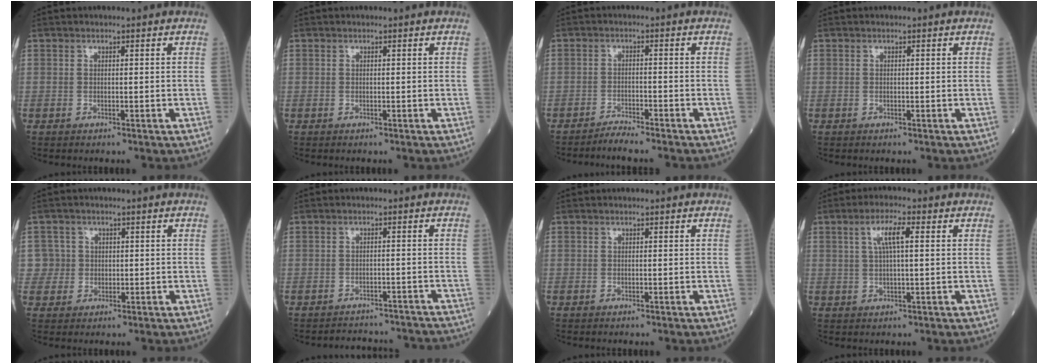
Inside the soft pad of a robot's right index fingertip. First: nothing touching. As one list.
[{"total": 0.0}, {"total": 3.2, "force": [-3.1, -0.6, 0.9], "torque": [-0.016, -0.008, -0.054]}, {"total": 0.0}, {"total": 3.4, "force": [0.5, 3.3, -0.4], "torque": [0.026, 0.007, 0.008]}, {"total": 8.3, "force": [-8.1, 1.8, 0.6], "torque": [0.000, 0.016, -0.088]}, {"total": 0.0}, {"total": 4.6, "force": [1.4, 0.6, 4.4], "torque": [-0.087, 0.010, 0.028]}]